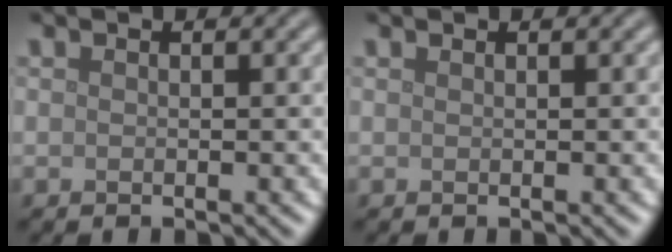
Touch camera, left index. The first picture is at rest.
{"total": 0.0}